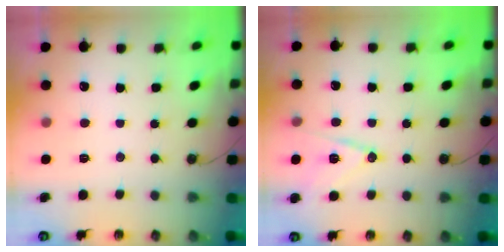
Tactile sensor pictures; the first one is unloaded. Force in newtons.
{"total": 12.7, "press": 12.2, "slide": 3.3}